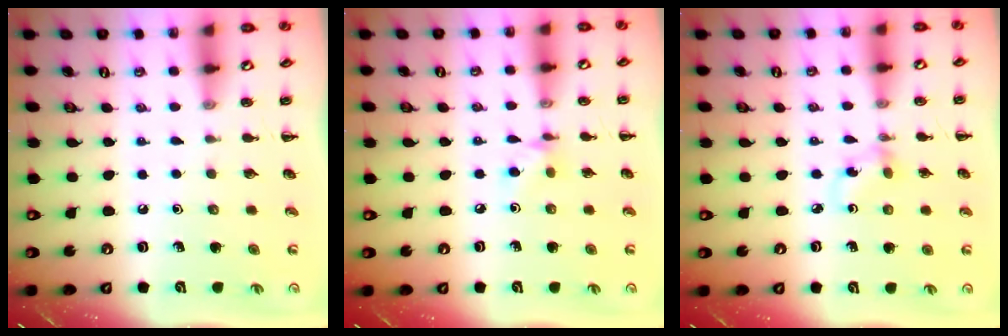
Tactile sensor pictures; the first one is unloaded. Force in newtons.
{"total": 5.2, "press": 5.1, "slide": 1.1}
{"total": 2.8, "press": 2.6, "slide": 1.0}